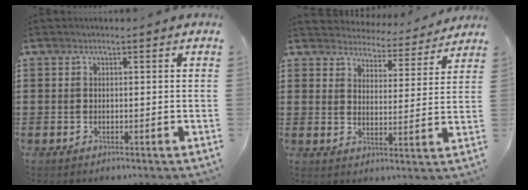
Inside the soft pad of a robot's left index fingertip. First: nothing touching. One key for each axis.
{"total": 4.3, "fx": 4.3, "fy": 0.2, "fz": -0.3, "tx": -0.012, "ty": -0.039, "tz": 0.070}